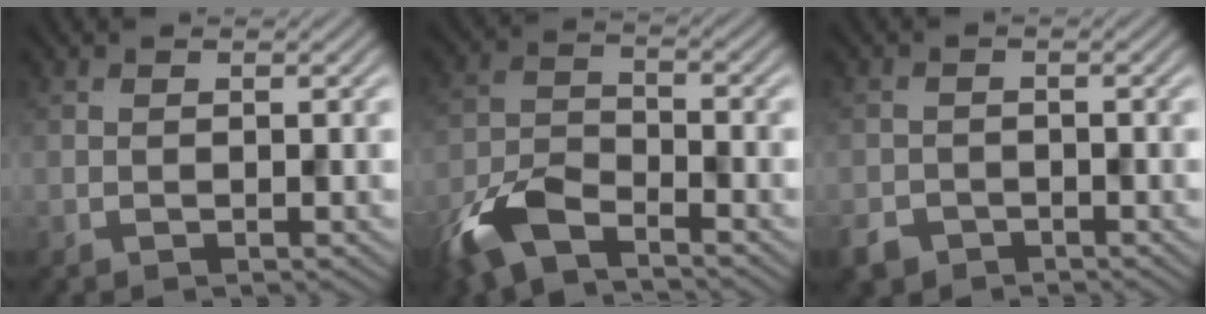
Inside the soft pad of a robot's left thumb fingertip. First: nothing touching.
{"total": 8.3, "force": [-5.9, 3.1, 4.9], "torque": [-0.108, -0.010, -0.134]}
{"total": 2.6, "force": [-1.9, 1.7, 0.7], "torque": [-0.018, -0.006, -0.044]}